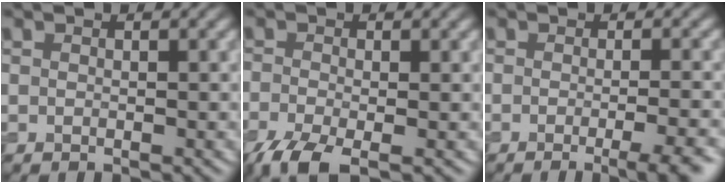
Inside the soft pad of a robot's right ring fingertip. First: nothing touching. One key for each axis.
{"total": 4.2, "fx": -2.8, "fy": 1.2, "fz": 2.9, "tx": -0.064, "ty": -0.011, "tz": -0.063}
{"total": 4.6, "fx": -2.0, "fy": 1.2, "fz": 3.9, "tx": -0.036, "ty": -0.001, "tz": -0.027}